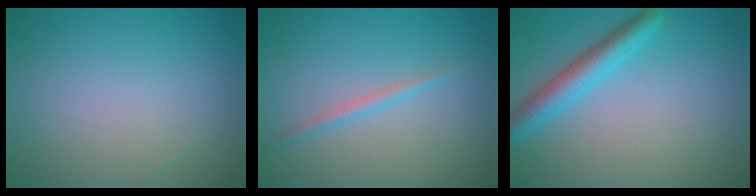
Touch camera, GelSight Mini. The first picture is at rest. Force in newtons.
{"total": 1.0, "press": 1.0, "slide": 0.0}
{"total": 3.6, "press": 3.6, "slide": 0.1}